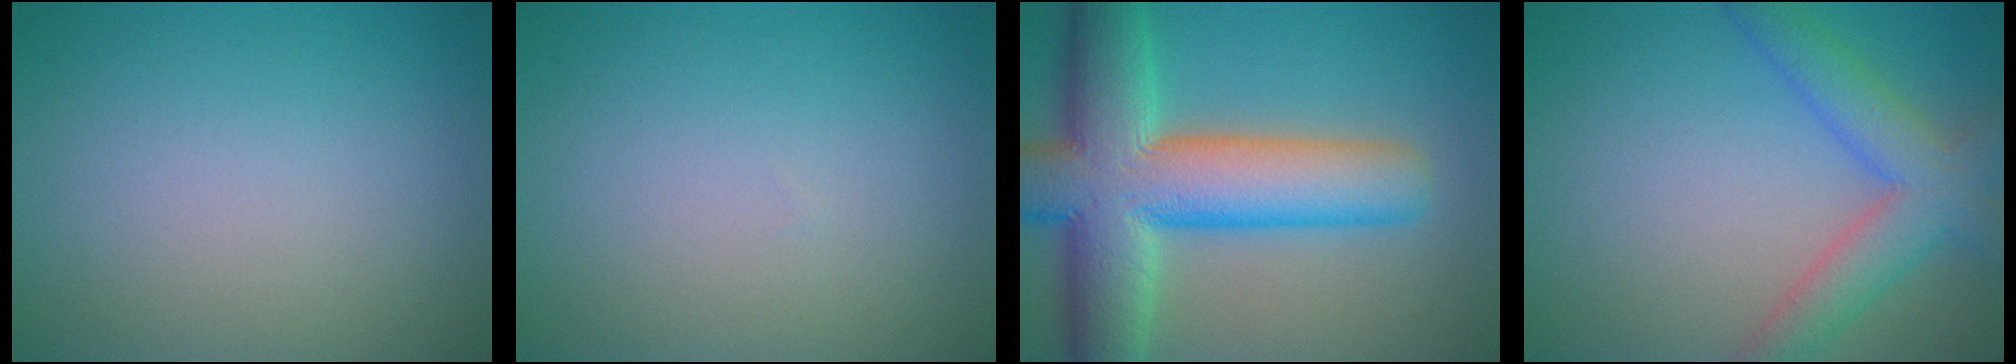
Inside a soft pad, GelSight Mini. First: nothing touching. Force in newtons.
{"total": 0.0}
{"total": 13.1, "press": 13.1, "slide": 0.6}
{"total": 5.4, "press": 5.4, "slide": 0.2}